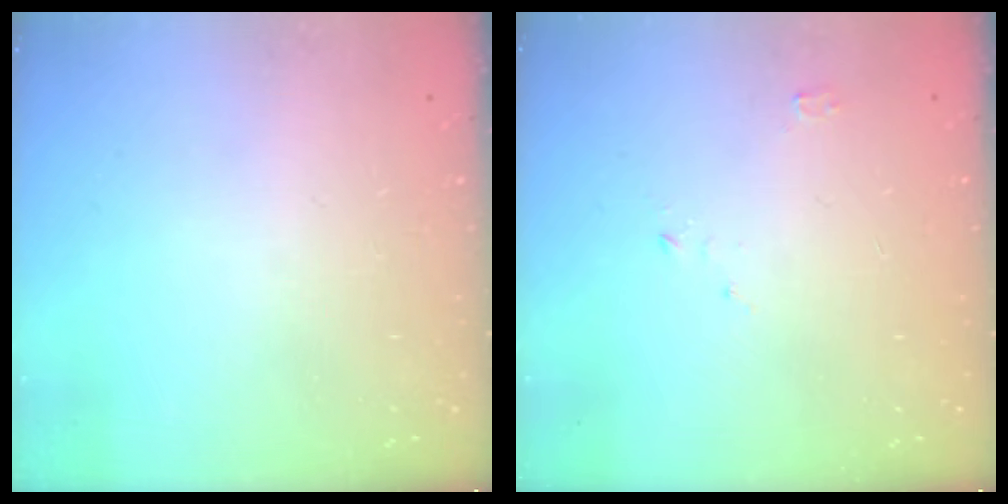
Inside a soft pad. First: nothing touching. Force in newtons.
{"total": 2.5, "press": 2.5, "slide": 0.3}